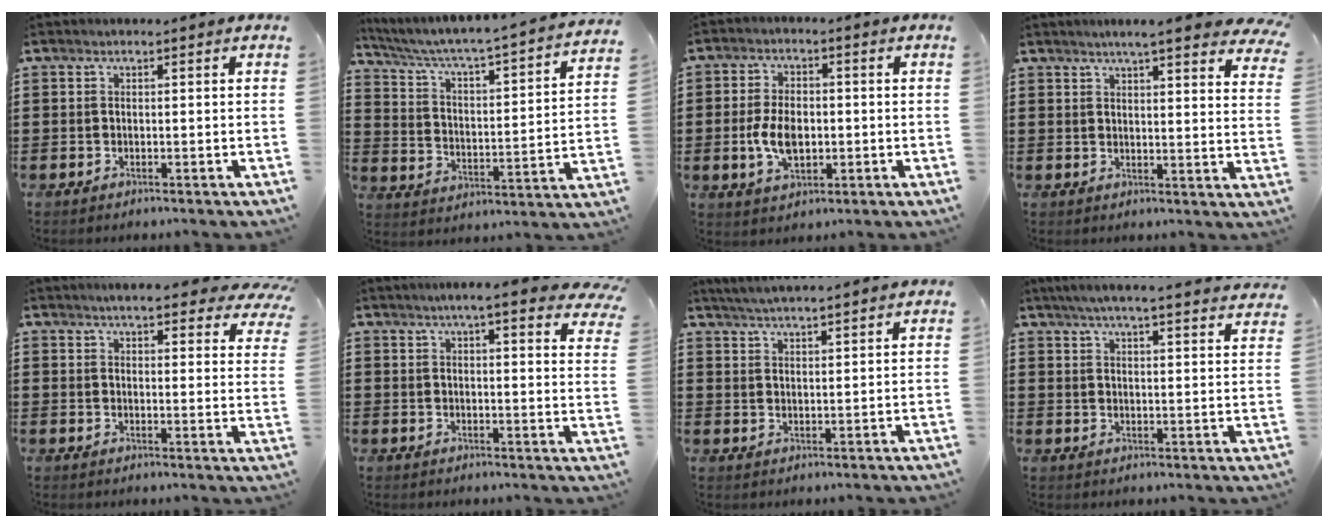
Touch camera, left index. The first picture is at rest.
{"total": 3.2, "force": [2.7, -0.1, 1.7], "torque": [-0.050, -0.039, 0.030]}
{"total": 6.7, "force": [-0.7, 4.0, 5.4], "torque": [-0.111, 0.000, -0.018]}
{"total": 5.6, "force": [4.9, -0.3, 2.7], "torque": [-0.061, -0.017, 0.084]}
{"total": 5.7, "force": [5.1, 0.2, 2.6], "torque": [-0.050, -0.022, 0.087]}
{"total": 6.1, "force": [5.1, -0.1, 3.4], "torque": [-0.065, -0.014, 0.086]}
{"total": 3.7, "force": [3.6, -0.6, 0.6], "torque": [-0.025, -0.016, 0.065]}
{"total": 4.9, "force": [4.6, -0.3, 1.8], "torque": [-0.052, -0.022, 0.079]}